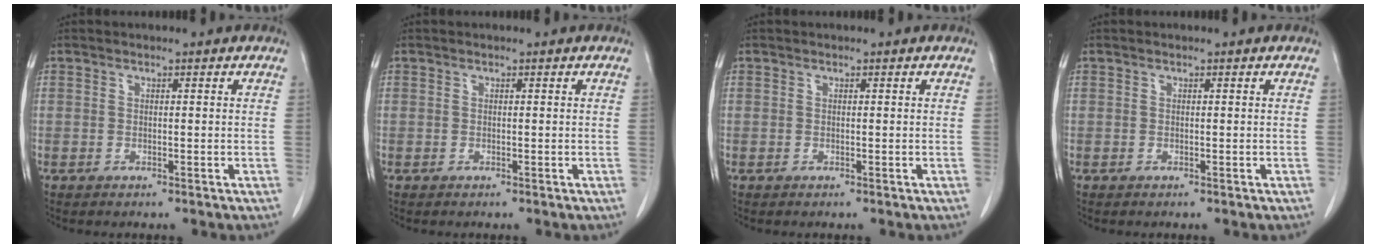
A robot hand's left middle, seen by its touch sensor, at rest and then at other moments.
{"total": 0.0}
{"total": 0.0}
{"total": 0.0}